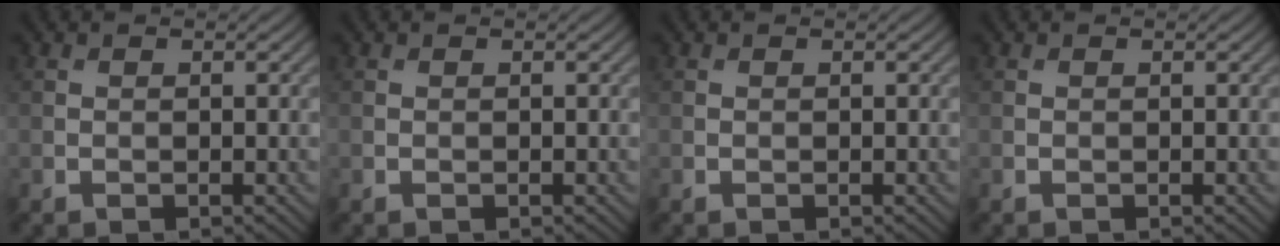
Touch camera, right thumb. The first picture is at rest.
{"total": 0.0}
{"total": 0.0}
{"total": 0.0}